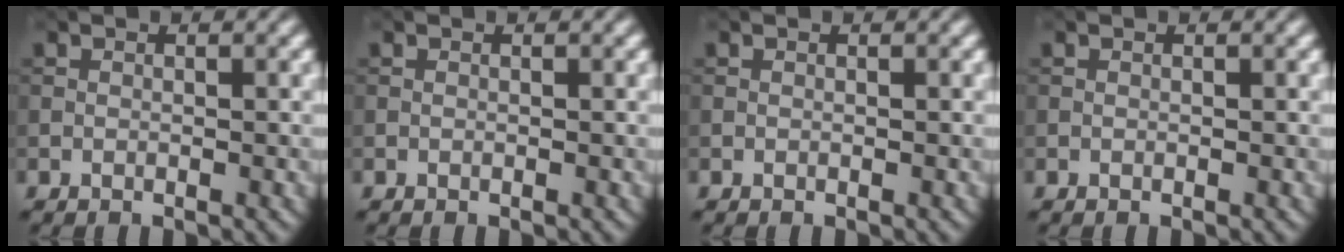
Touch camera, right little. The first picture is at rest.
{"total": 0.0}
{"total": 0.0}
{"total": 0.0}